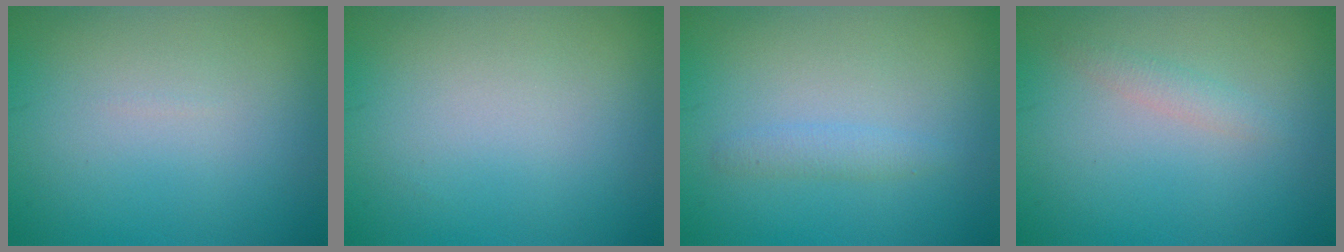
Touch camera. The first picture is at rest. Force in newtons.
{"total": 0.0}
{"total": 1.3, "press": 1.3, "slide": 0.0}
{"total": 1.2, "press": 1.2, "slide": 0.0}